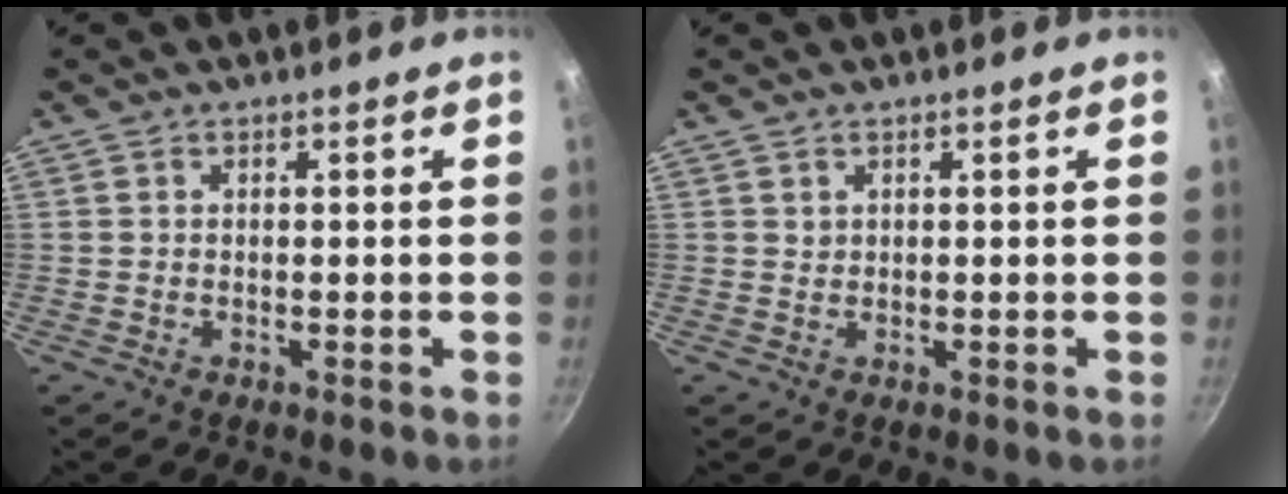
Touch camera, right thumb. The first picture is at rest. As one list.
[{"total": 0.6, "force": [0.5, 0.4, 0.1], "torque": [-0.001, -0.003, 0.010]}]